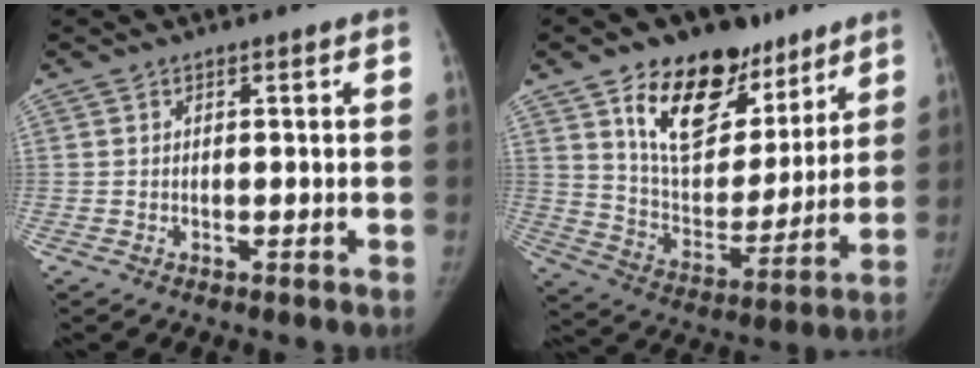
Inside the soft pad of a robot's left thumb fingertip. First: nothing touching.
{"total": 21.8, "force": [12.9, 12.8, 12.1], "torque": [-0.135, -0.056, 0.221]}